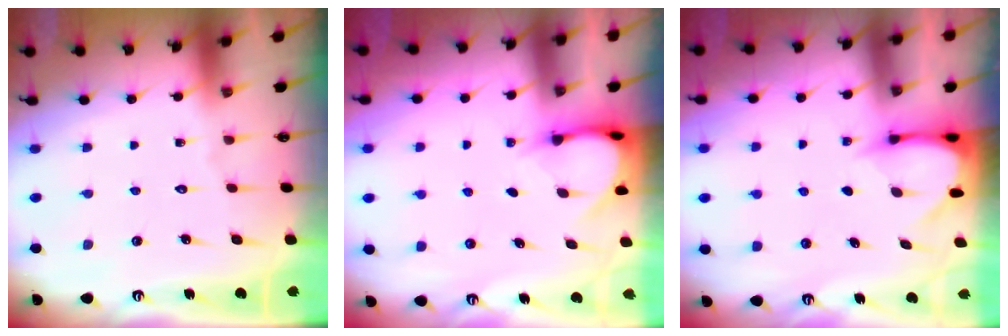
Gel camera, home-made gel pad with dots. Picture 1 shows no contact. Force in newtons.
{"total": 3.9, "press": 3.9, "slide": 0.3}
{"total": 3.7, "press": 3.7, "slide": 0.3}